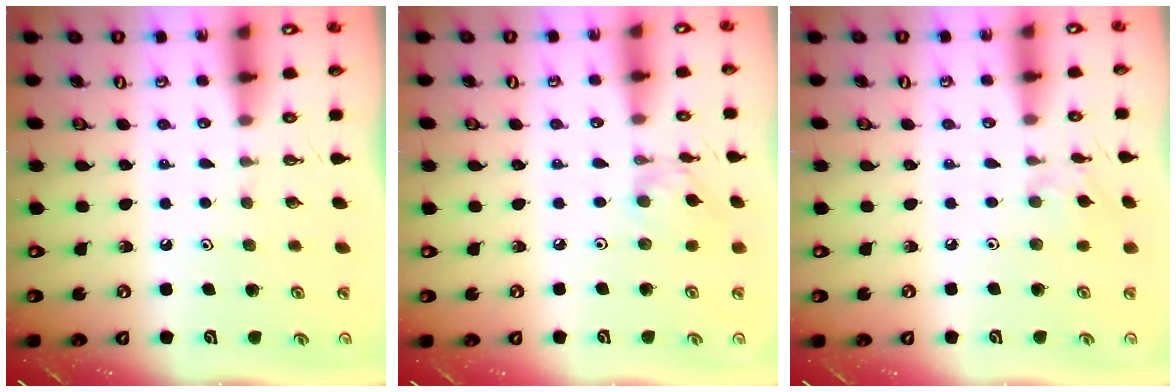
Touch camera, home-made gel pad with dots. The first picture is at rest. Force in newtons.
{"total": 2.0, "press": 2.0, "slide": 0.3}
{"total": 4.1, "press": 4.1, "slide": 0.6}